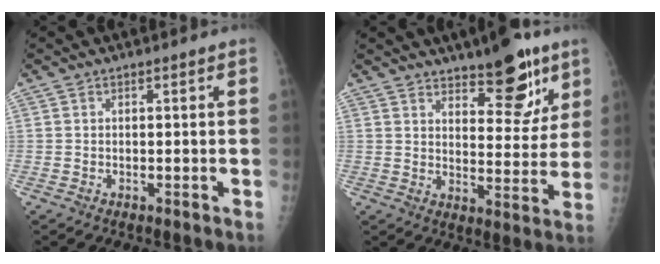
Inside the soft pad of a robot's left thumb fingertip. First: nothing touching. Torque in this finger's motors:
{"motor_torque": [0.26, 0.36, 0.08, -0.26, 0.03]}